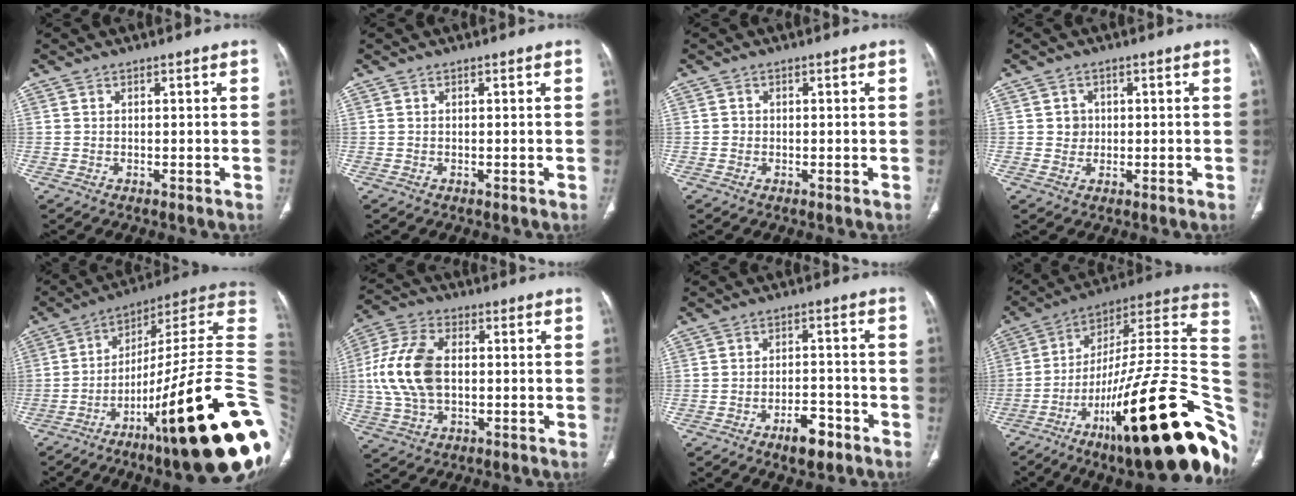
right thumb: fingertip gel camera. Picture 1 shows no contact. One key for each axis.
{"total": 0.0}
{"total": 0.8, "fx": -0.1, "fy": 0.8, "fz": 0.1, "tx": 0.002, "ty": 0.003, "tz": -0.002}
{"total": 2.3, "fx": 0.2, "fy": 2.3, "fz": 0.5, "tx": 0.006, "ty": 0.005, "tz": 0.004}
{"total": 32.9, "fx": -9.4, "fy": 5.6, "fz": 31.0, "tx": -0.347, "ty": 0.063, "tz": -0.148}
{"total": 13.7, "fx": 0.3, "fy": 8.5, "fz": 10.7, "tx": -0.227, "ty": 0.016, "tz": 0.004}
{"total": 6.0, "fx": -3.8, "fy": 2.5, "fz": 3.8, "tx": -0.052, "ty": 0.023, "tz": -0.055}
{"total": 37.6, "fx": -14.2, "fy": 10.3, "fz": 33.2, "tx": -0.377, "ty": 0.082, "tz": -0.219}